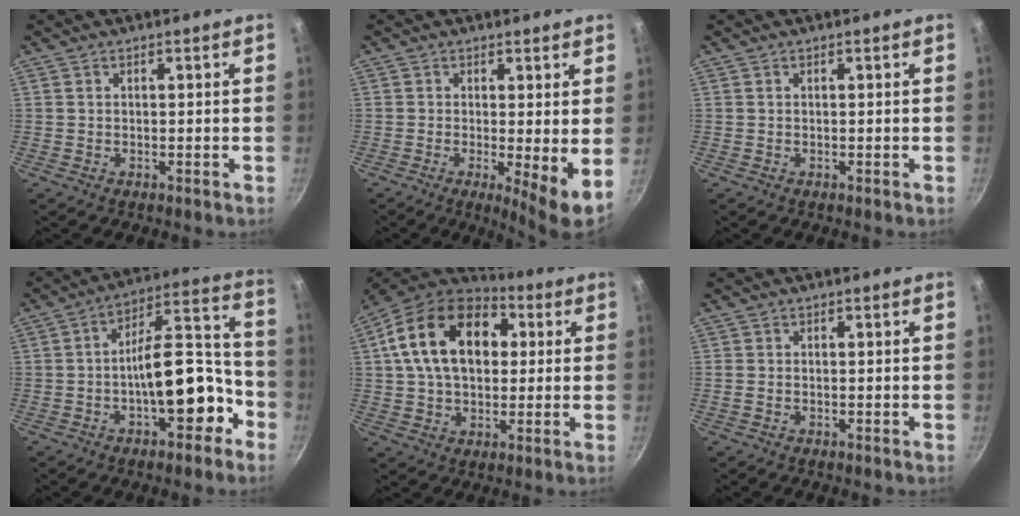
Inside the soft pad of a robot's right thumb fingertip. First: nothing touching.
{"total": 6.5, "force": [0.0, 1.5, 6.3], "torque": [-0.087, -0.022, 0.000]}
{"total": 0.0}
{"total": 16.0, "force": [-5.7, 7.3, 13.0], "torque": [-0.134, 0.083, -0.084]}
{"total": 20.5, "force": [4.7, 13.8, 14.5], "torque": [-0.225, 0.021, 0.062]}
{"total": 0.9, "force": [-0.2, 0.7, 0.6], "torque": [-0.015, 0.001, -0.005]}